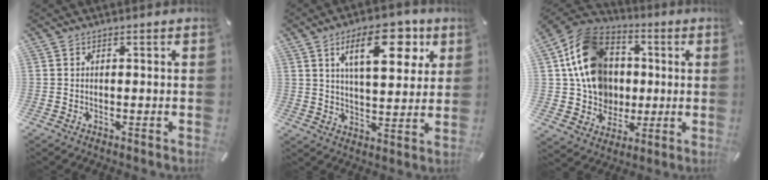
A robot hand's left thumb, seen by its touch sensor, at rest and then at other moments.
{"total": 15.5, "force": [7.3, 7.4, 11.5], "torque": [-0.167, -0.013, 0.118]}
{"total": 18.4, "force": [1.9, 16.1, 8.8], "torque": [-0.166, -0.001, 0.045]}